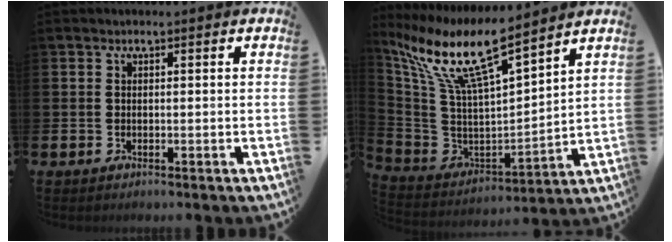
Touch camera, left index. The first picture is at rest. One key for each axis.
{"total": 11.7, "fx": 9.0, "fy": 2.0, "fz": 7.1, "tx": -0.175, "ty": -0.058, "tz": 0.153}